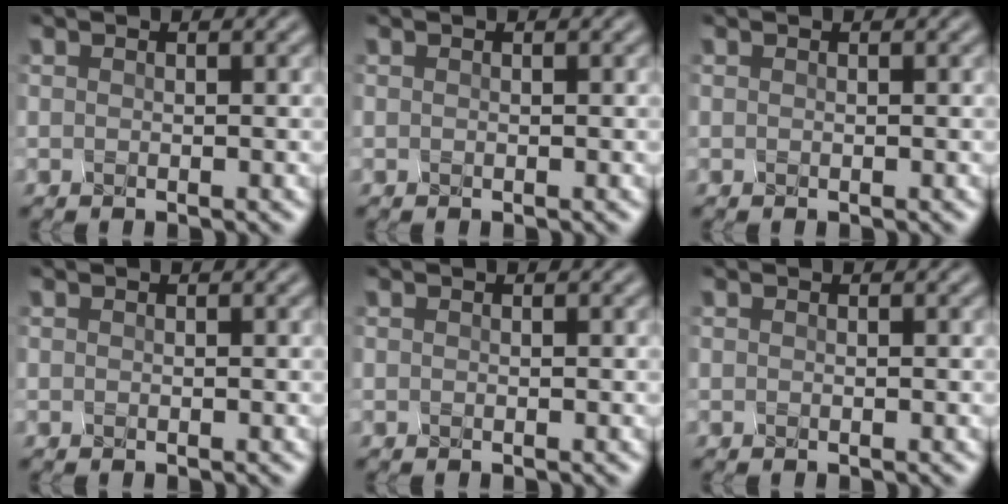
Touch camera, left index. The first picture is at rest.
{"total": 0.0}
{"total": 0.0}
{"total": 0.0}
{"total": 0.0}
{"total": 0.0}